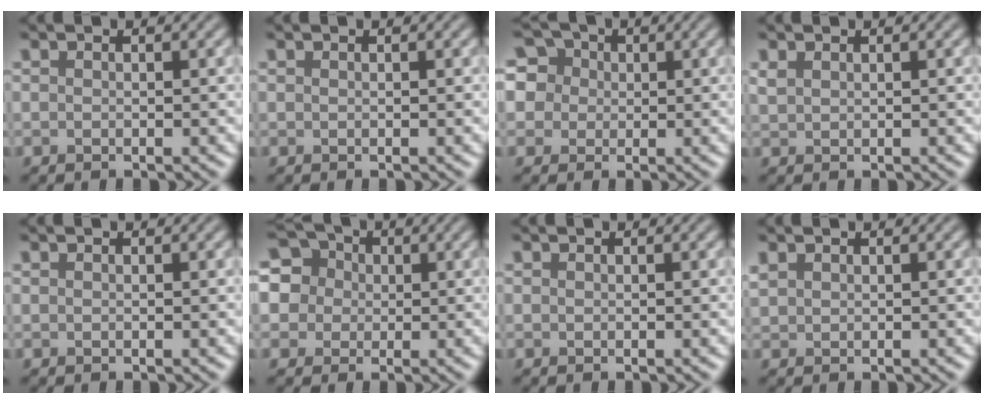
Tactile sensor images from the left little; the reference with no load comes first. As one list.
[{"total": 0.0}, {"total": 11.7, "force": [5.9, 8.5, 5.3], "torque": [-0.132, 0.047, 0.076]}, {"total": 0.8, "force": [0.5, 0.4, 0.5], "torque": [-0.015, 0.001, 0.012]}, {"total": 0.0}, {"total": 12.3, "force": [5.1, 9.9, 5.2], "torque": [-0.143, 0.049, 0.070]}, {"total": 0.0}, {"total": 0.8, "force": [0.5, 0.5, 0.3], "torque": [-0.012, 0.002, 0.014]}]